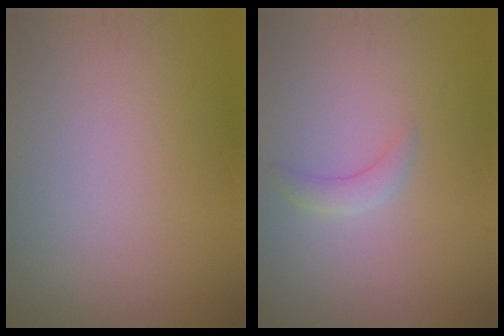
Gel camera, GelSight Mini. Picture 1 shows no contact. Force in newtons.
{"total": 1.3, "press": 1.3, "slide": 0.2}